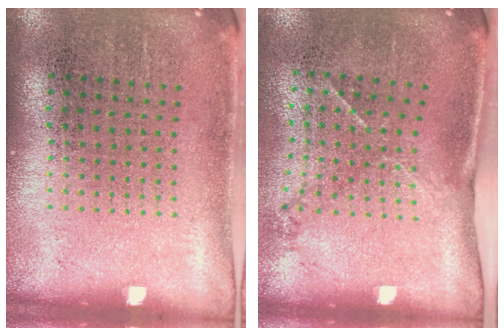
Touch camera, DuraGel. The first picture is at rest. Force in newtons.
{"total": 1.5, "press": 1.0, "slide": 1.2}